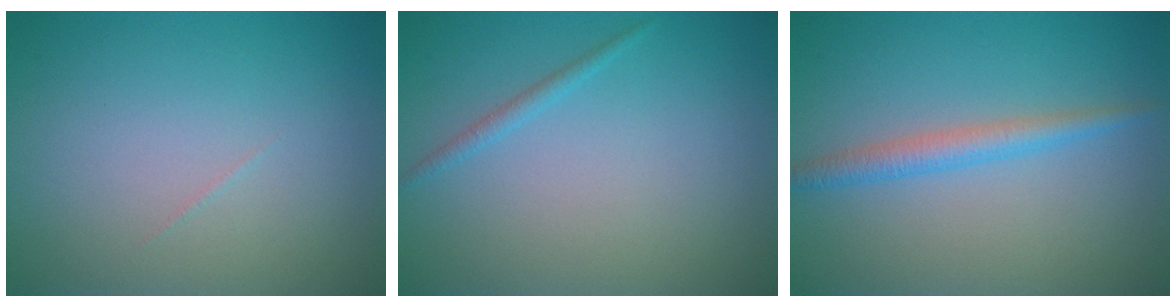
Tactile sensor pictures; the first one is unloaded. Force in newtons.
{"total": 0.9, "press": 0.9, "slide": 0.2}
{"total": 2.3, "press": 2.3, "slide": 0.1}